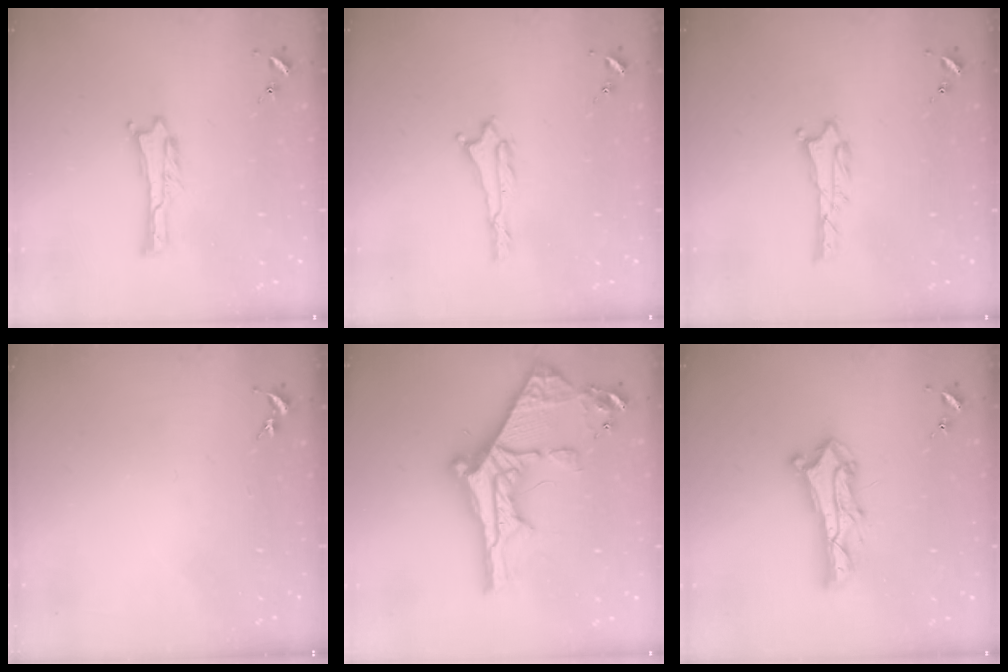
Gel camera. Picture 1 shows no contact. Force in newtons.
{"total": 0.0}
{"total": 1.0, "press": 1.0, "slide": 0.1}
{"total": 0.0}
{"total": 11.5, "press": 11.5, "slide": 1.2}
{"total": 8.3, "press": 8.3, "slide": 0.7}